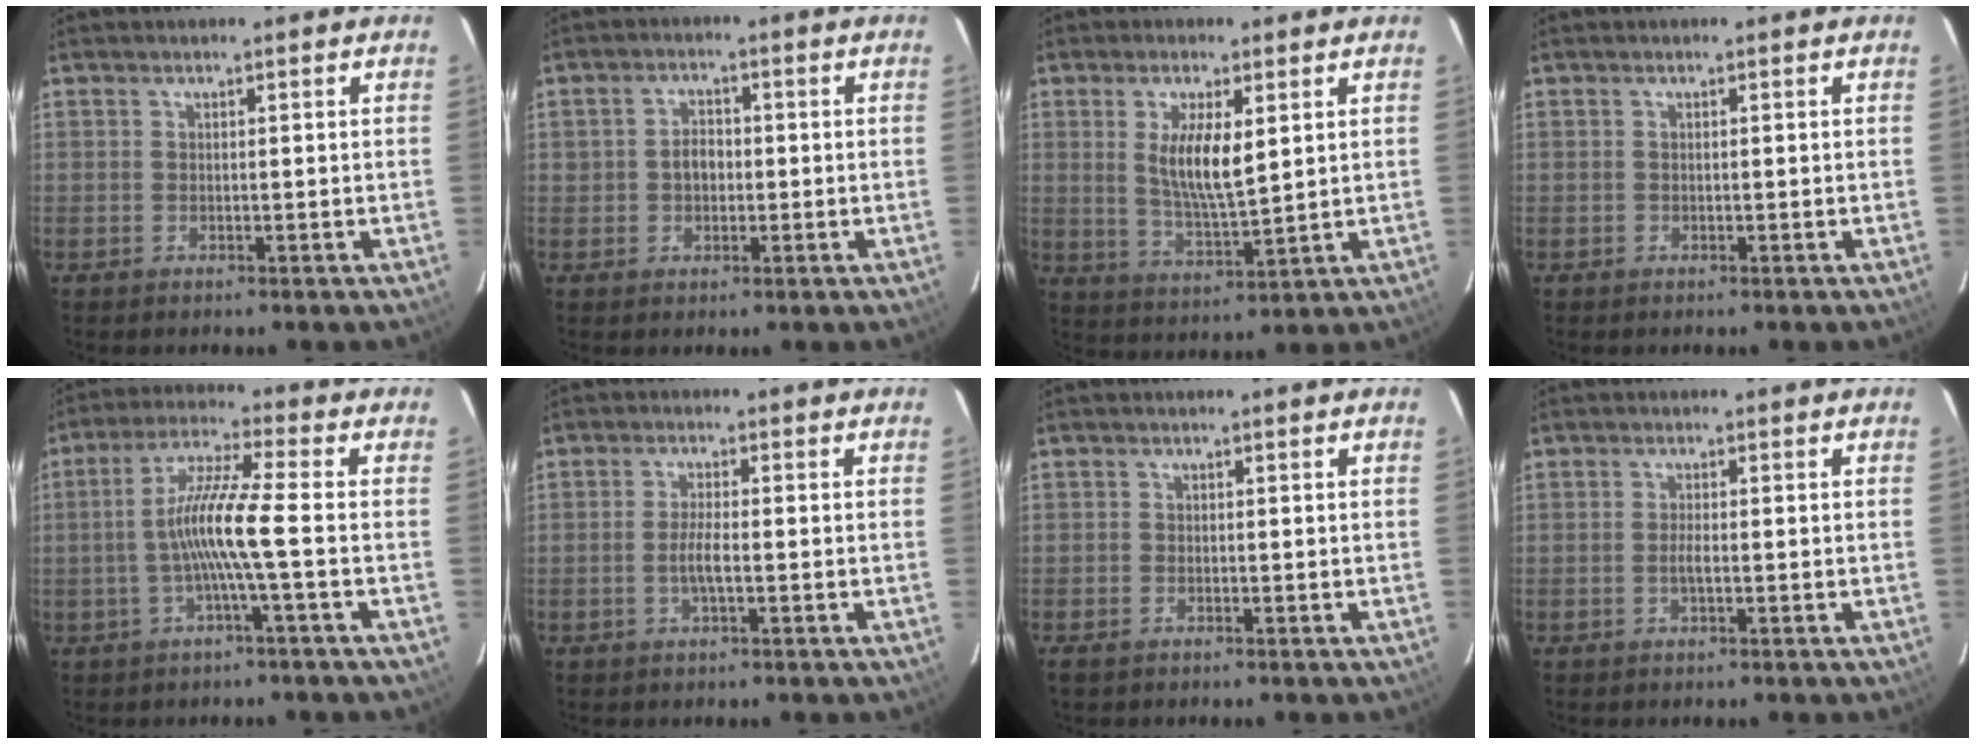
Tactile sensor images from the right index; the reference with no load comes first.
{"total": 3.5, "force": [-0.3, 2.9, 2.0], "torque": [-0.037, 0.009, -0.003]}
{"total": 8.6, "force": [2.3, 2.6, 7.9], "torque": [-0.148, -0.008, 0.049]}
{"total": 0.0}
{"total": 9.2, "force": [-2.0, -0.9, 9.0], "torque": [-0.182, 0.007, -0.036]}
{"total": 3.1, "force": [-1.0, 0.3, 2.9], "torque": [-0.059, -0.002, -0.018]}
{"total": 1.2, "force": [-0.9, 0.6, 0.5], "torque": [-0.014, -0.004, -0.020]}
{"total": 1.3, "force": [-0.4, 0.1, 1.2], "torque": [-0.026, -0.001, -0.009]}